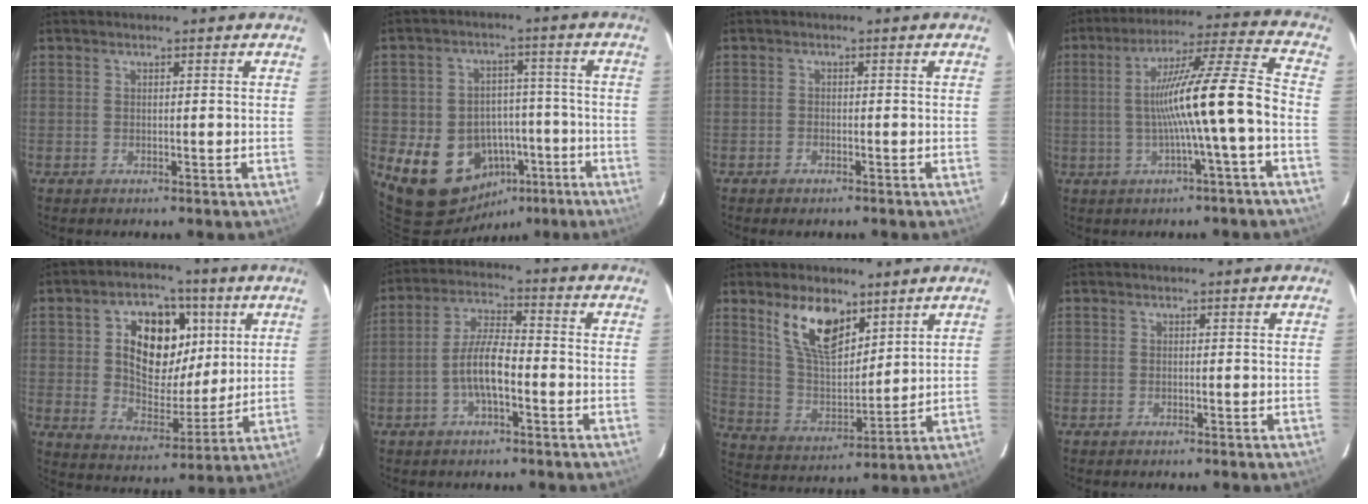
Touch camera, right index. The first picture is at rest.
{"total": 14.6, "force": [-6.6, 11.8, 5.7], "torque": [-0.119, 0.037, -0.063]}
{"total": 1.3, "force": [-1.1, 0.7, 0.3], "torque": [-0.012, 0.001, -0.021]}
{"total": 14.0, "force": [-3.0, -1.4, 13.6], "torque": [-0.224, 0.014, -0.044]}
{"total": 15.3, "force": [4.4, 9.9, 10.8], "torque": [-0.189, 0.014, 0.080]}
{"total": 7.1, "force": [-2.7, 2.0, 6.3], "torque": [-0.131, 0.013, -0.049]}
{"total": 12.5, "force": [7.6, 5.8, 8.1], "torque": [-0.150, 0.008, 0.153]}
{"total": 0.0}